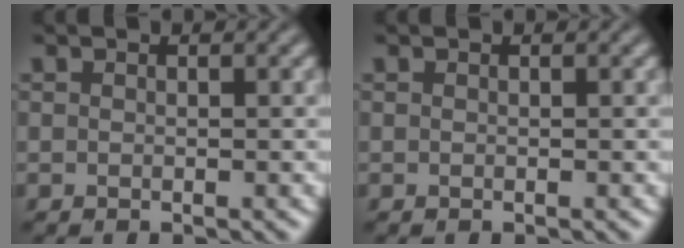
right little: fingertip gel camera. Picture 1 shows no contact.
{"total": 0.0}